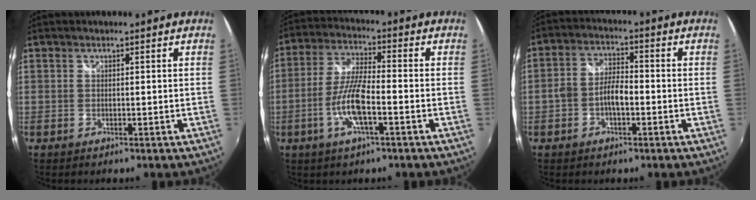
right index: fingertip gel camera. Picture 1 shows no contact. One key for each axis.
{"total": 9.2, "fx": -3.4, "fy": 1.8, "fz": 8.4, "tx": -0.175, "ty": -0.002, "tz": -0.068}
{"total": 5.2, "fx": -1.9, "fy": 2.7, "fz": 4.0, "tx": -0.080, "ty": 0.011, "tz": -0.034}